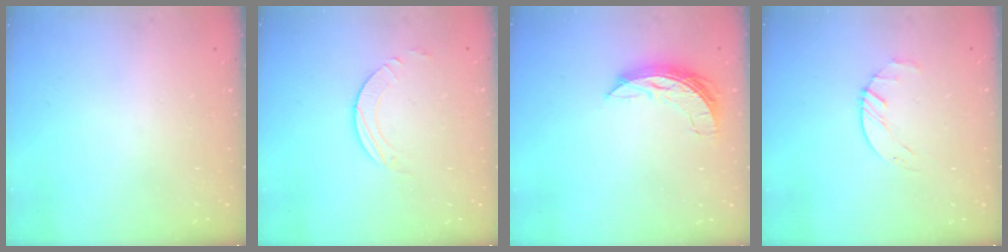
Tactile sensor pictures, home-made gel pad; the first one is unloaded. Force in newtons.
{"total": 2.7, "press": 2.7, "slide": 0.2}
{"total": 7.6, "press": 7.5, "slide": 1.1}
{"total": 2.7, "press": 2.6, "slide": 0.3}